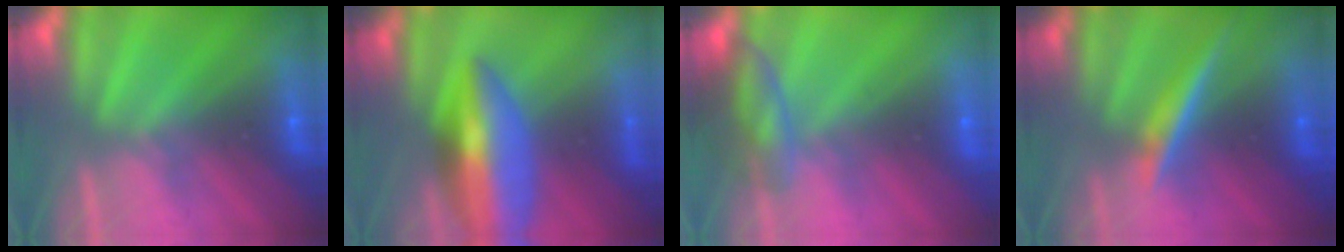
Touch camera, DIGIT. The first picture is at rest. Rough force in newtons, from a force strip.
{"total": 6.0}
{"total": 2.8}
{"total": 3.8}